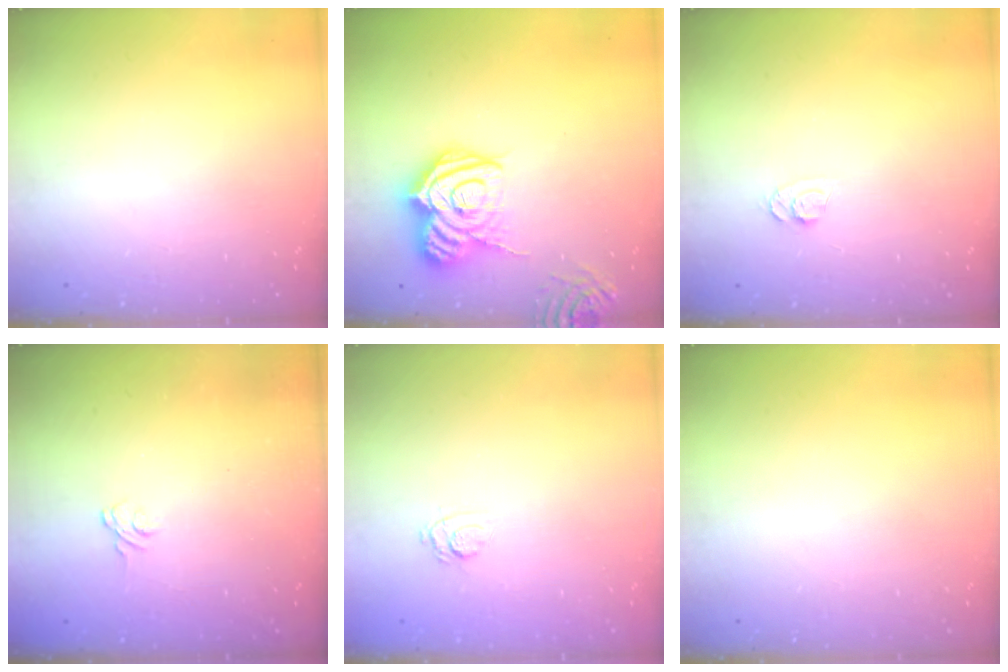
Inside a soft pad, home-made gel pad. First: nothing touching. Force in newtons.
{"total": 17.0, "press": 16.9, "slide": 2.1}
{"total": 6.4, "press": 6.4, "slide": 0.6}
{"total": 2.5, "press": 2.1, "slide": 1.3}
{"total": 6.9, "press": 6.7, "slide": 1.5}
{"total": 0.0}